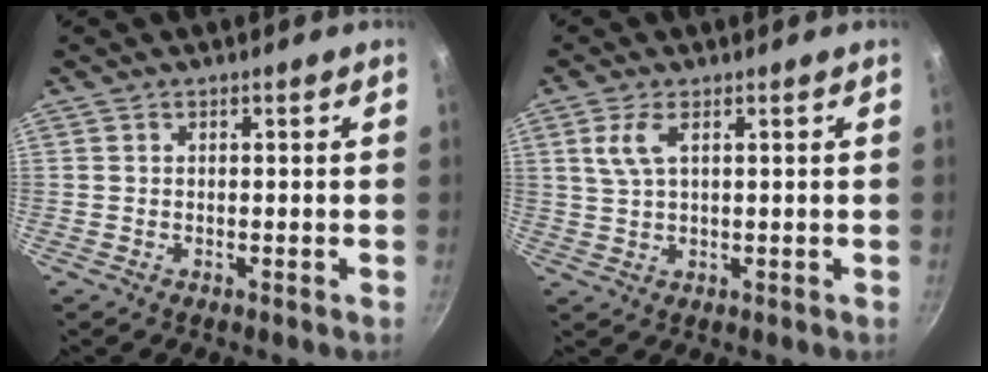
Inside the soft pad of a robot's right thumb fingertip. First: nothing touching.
{"total": 4.4, "force": [1.7, 1.8, 3.6], "torque": [-0.078, 0.000, 0.036]}